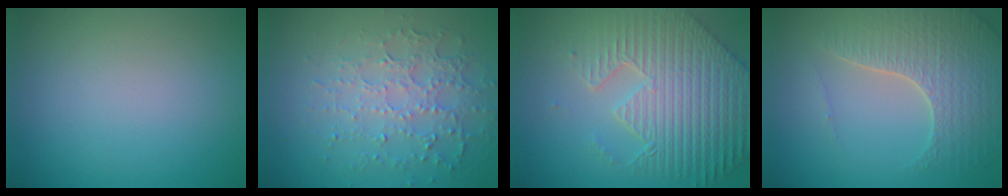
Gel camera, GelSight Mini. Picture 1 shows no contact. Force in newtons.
{"total": 5.0, "press": 3.5, "slide": 3.6}
{"total": 9.2, "press": 6.5, "slide": 6.6}
{"total": 4.9, "press": 4.4, "slide": 2.3}